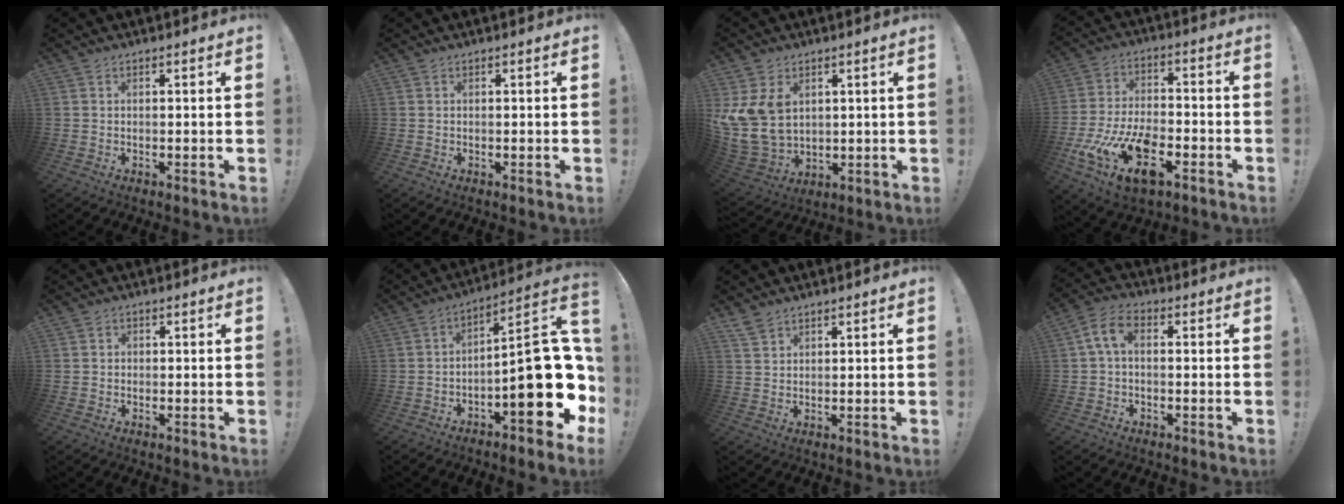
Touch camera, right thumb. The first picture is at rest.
{"total": 0.0}
{"total": 13.1, "force": [4.4, 9.9, 7.3], "torque": [-0.167, -0.027, 0.094]}
{"total": 17.8, "force": [-8.1, 9.6, 12.6], "torque": [-0.233, 0.036, -0.135]}
{"total": 0.9, "force": [-0.3, 0.9, 0.2], "torque": [-0.004, 0.003, -0.005]}
{"total": 20.8, "force": [-4.2, 7.6, 18.9], "torque": [-0.250, 0.018, -0.055]}
{"total": 3.0, "force": [2.4, 1.3, 1.1], "torque": [-0.017, -0.015, 0.046]}
{"total": 6.6, "force": [0.7, 3.9, 5.2], "torque": [-0.116, 0.011, 0.017]}